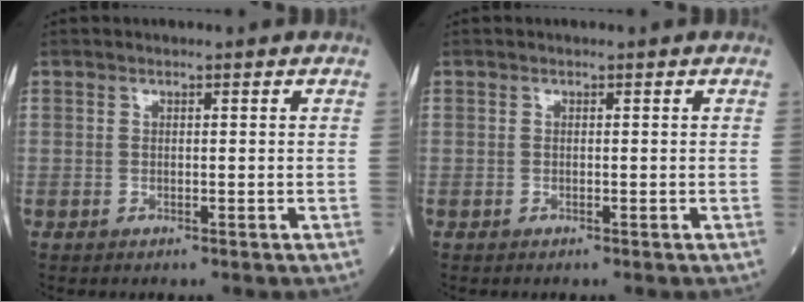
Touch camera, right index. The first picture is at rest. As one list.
[{"total": 0.0}]